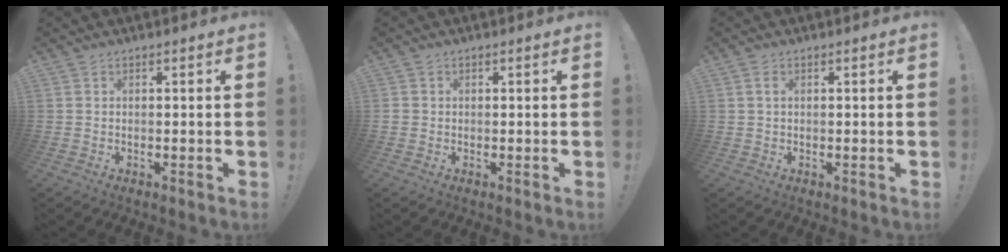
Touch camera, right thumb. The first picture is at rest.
{"total": 1.1, "force": [-0.2, 1.0, 0.4], "torque": [-0.013, 0.005, -0.002]}
{"total": 1.3, "force": [0.2, 0.6, 1.1], "torque": [-0.026, 0.004, 0.004]}